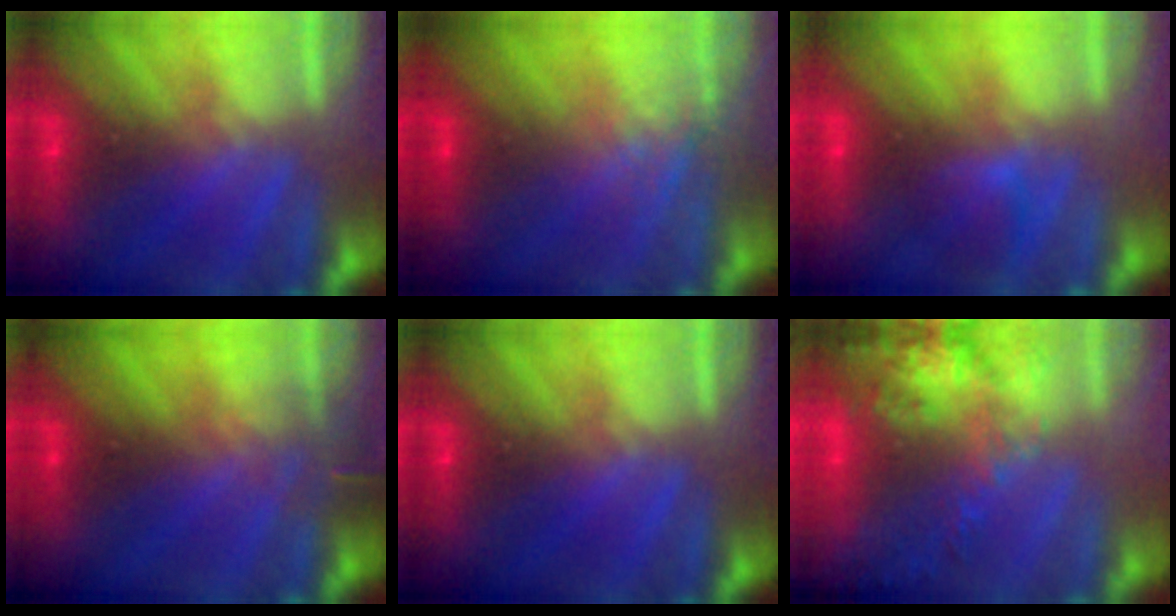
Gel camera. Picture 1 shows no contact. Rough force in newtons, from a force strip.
{"total": 1.3}
{"total": 2.1}
{"total": 3.0}
{"total": 0.0}
{"total": 8.7}